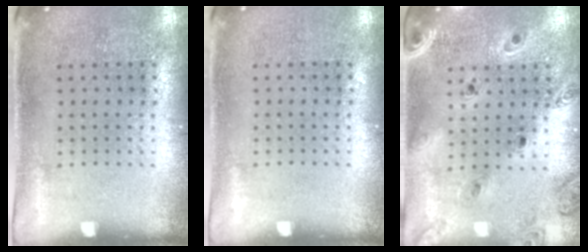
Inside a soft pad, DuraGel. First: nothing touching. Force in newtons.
{"total": 0.0}
{"total": 1.3, "press": 1.2, "slide": 0.3}